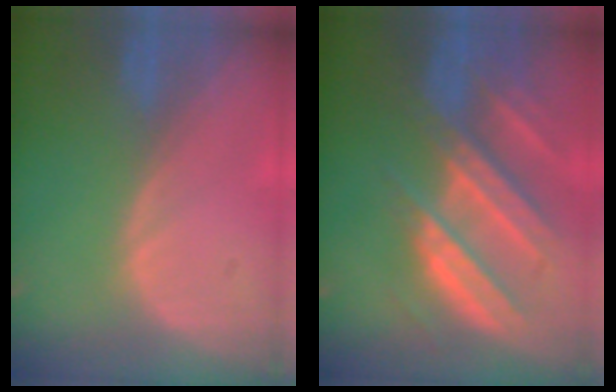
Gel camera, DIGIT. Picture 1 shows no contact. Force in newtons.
{"total": 10.3, "press": 9.0, "slide": 4.9}